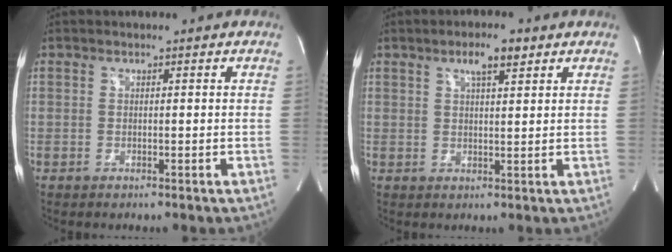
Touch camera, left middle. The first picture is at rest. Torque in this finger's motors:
{"motor_torque": [0.01, -0.12, 0.00, 0.02]}